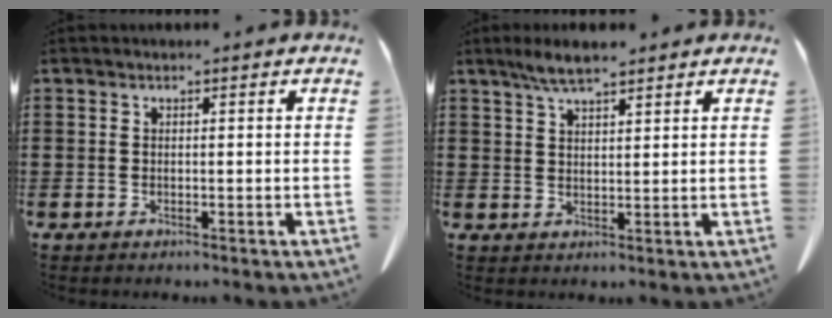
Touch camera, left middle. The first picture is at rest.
{"total": 4.3, "force": [3.3, 1.0, 2.6], "torque": [-0.059, 0.002, 0.060]}